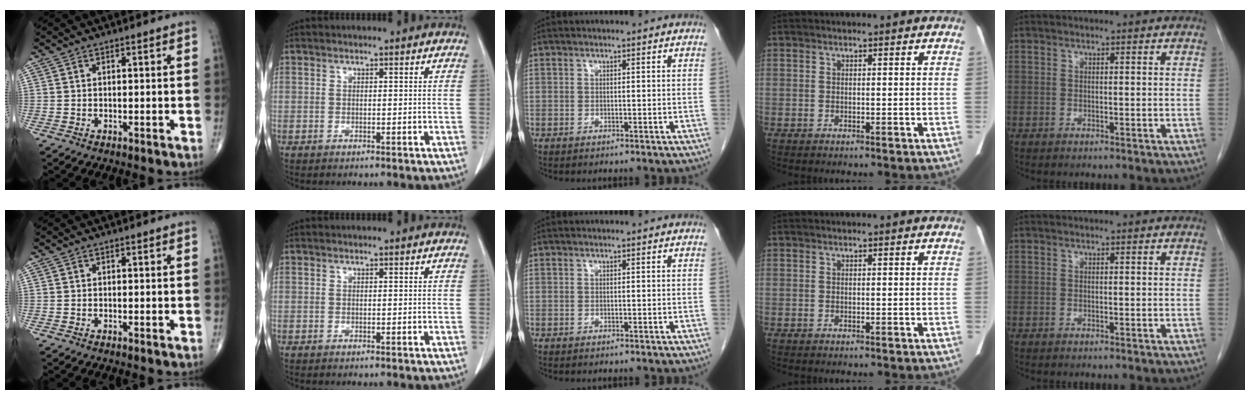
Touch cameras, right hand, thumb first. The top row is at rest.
{}